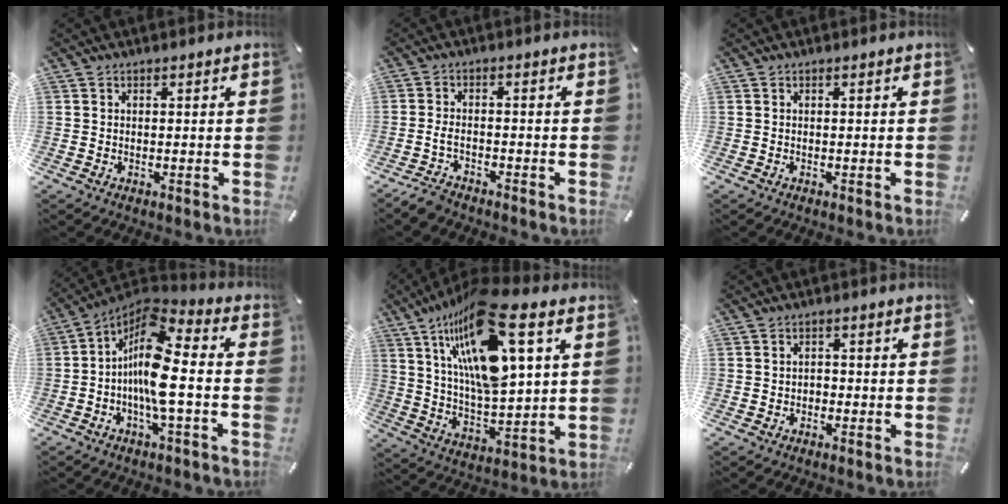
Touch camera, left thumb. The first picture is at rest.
{"total": 3.3, "force": [-2.4, 1.1, 1.9], "torque": [-0.048, 0.010, -0.050]}
{"total": 0.0}
{"total": 14.0, "force": [-2.6, 4.6, 13.0], "torque": [-0.275, -0.015, -0.054]}
{"total": 22.5, "force": [10.9, 7.6, 18.2], "torque": [-0.349, -0.047, 0.170]}
{"total": 1.4, "force": [-0.6, 1.0, 0.8], "torque": [-0.019, 0.004, -0.015]}